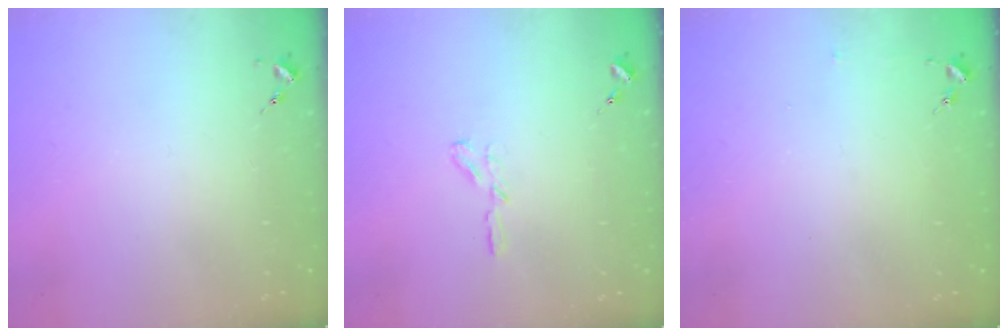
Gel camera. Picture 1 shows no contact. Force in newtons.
{"total": 3.8, "press": 3.8, "slide": 0.3}
{"total": 2.5, "press": 2.5, "slide": 0.2}